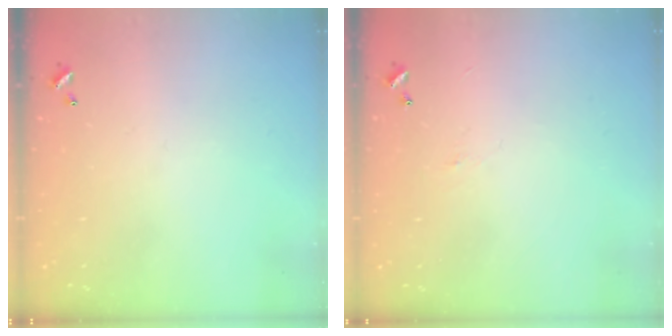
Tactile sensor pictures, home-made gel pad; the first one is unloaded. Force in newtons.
{"total": 1.8, "press": 1.7, "slide": 0.6}